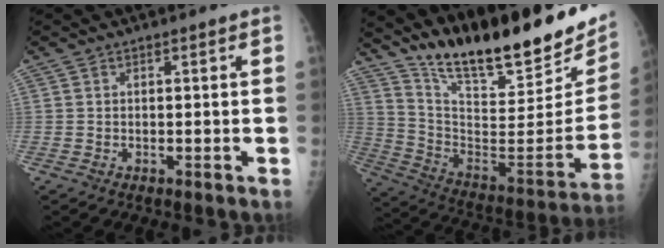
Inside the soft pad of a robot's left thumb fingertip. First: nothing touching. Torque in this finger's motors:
{"motor_torque": [0.71, 0.38, 1.42, -1.35, 0.08]}